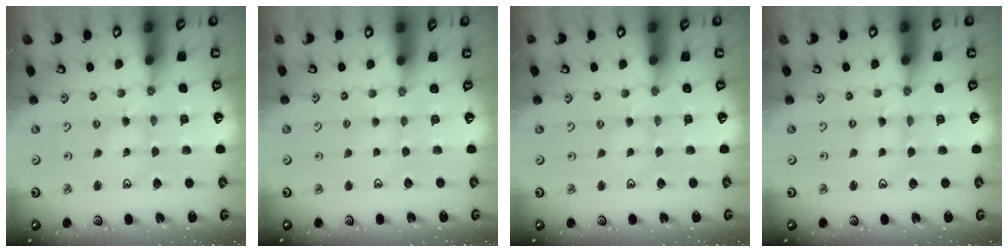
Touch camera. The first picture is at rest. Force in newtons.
{"total": 3.2, "press": 3.2, "slide": 0.5}
{"total": 1.6, "press": 1.6, "slide": 0.3}
{"total": 2.3, "press": 2.3, "slide": 0.3}